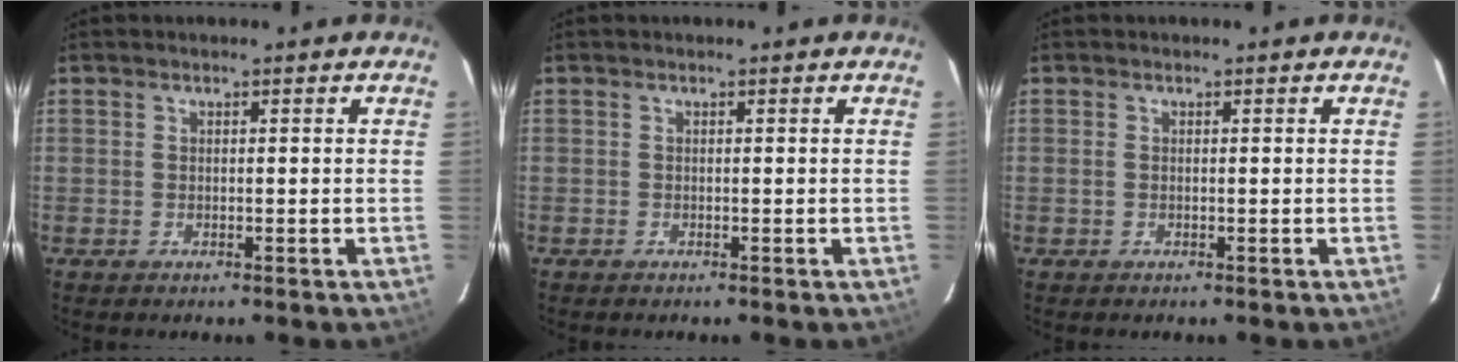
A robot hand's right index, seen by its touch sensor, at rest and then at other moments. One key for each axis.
{"total": 0.0}
{"total": 0.0}